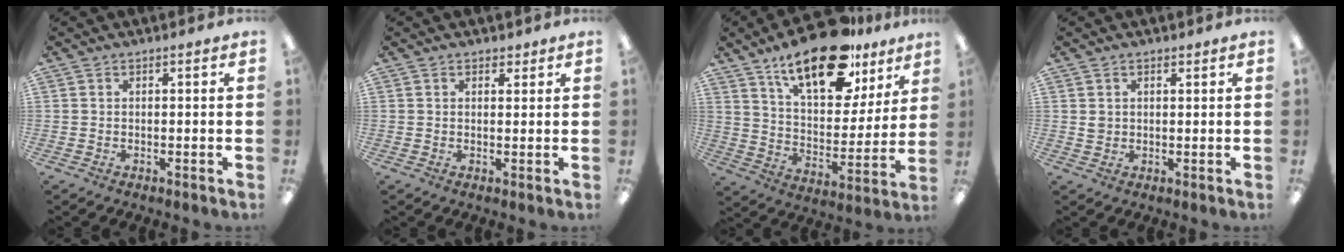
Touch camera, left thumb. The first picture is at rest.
{"total": 1.6, "force": [1.1, 1.0, 0.5], "torque": [-0.002, -0.002, 0.019]}
{"total": 21.5, "force": [14.7, 9.2, 12.8], "torque": [-0.203, -0.080, 0.250]}
{"total": 1.9, "force": [0.8, 1.6, 0.6], "torque": [-0.014, 0.004, 0.014]}